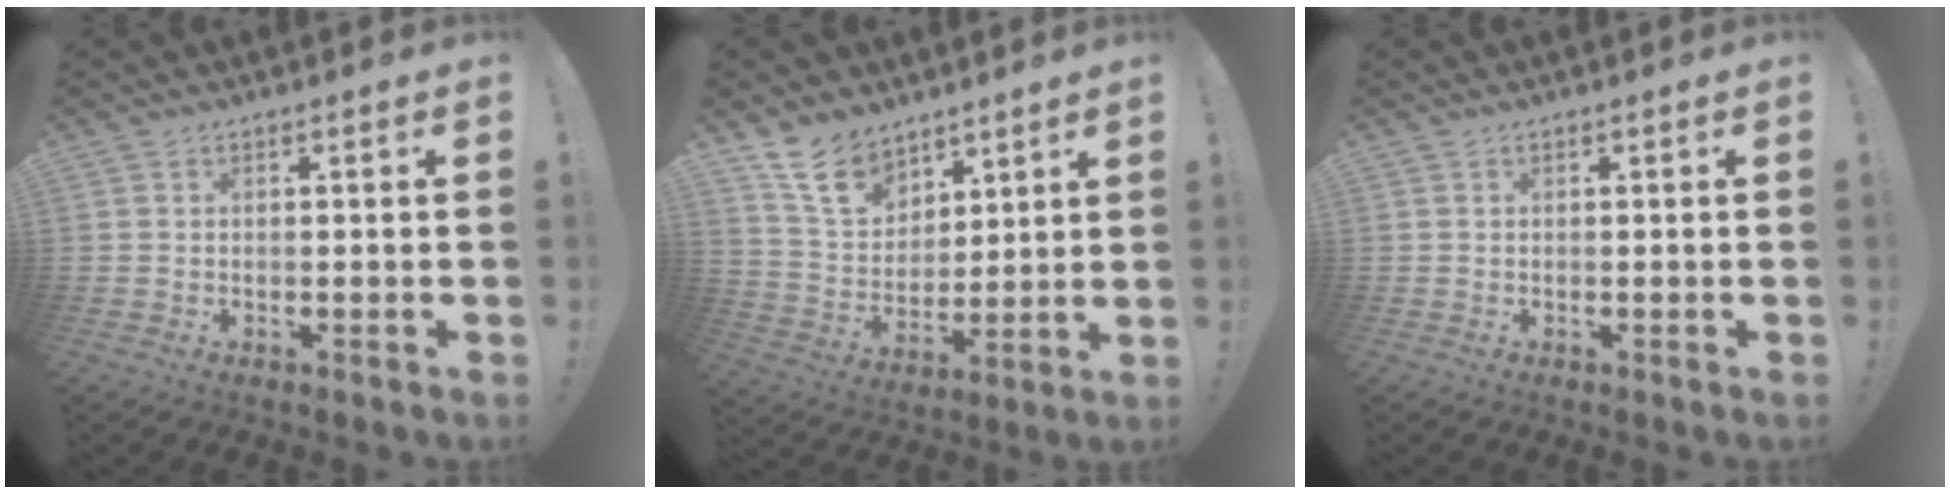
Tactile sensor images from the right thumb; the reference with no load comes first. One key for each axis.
{"total": 13.0, "fx": 9.6, "fy": 7.5, "fz": 4.4, "tx": -0.090, "ty": -0.058, "tz": 0.190}
{"total": 0.0}